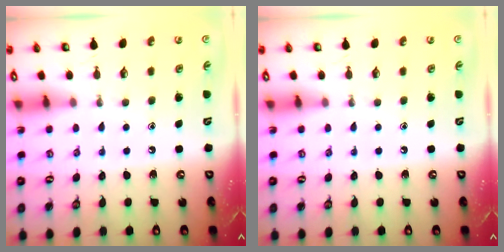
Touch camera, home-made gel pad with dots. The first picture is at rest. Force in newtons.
{"total": 0.0}